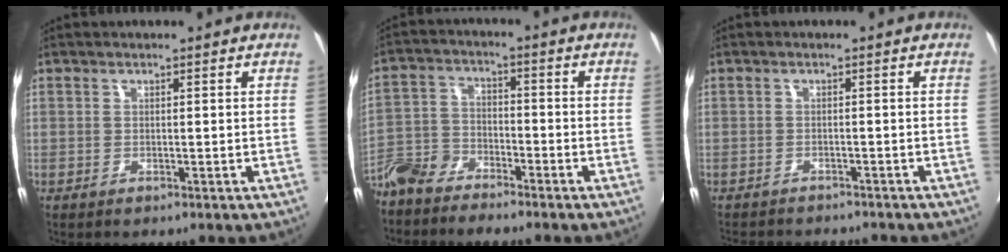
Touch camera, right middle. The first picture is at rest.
{"total": 6.6, "force": [-6.1, 1.9, 2.0], "torque": [-0.048, -0.007, -0.124]}
{"total": 8.1, "force": [-7.7, 1.5, 2.1], "torque": [-0.026, -0.004, -0.102]}